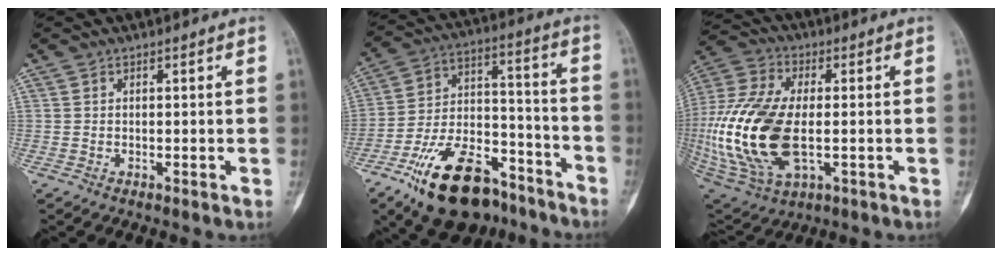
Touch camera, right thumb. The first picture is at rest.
{"total": 21.9, "force": [-14.2, 10.8, 12.7], "torque": [-0.213, 0.087, -0.238]}
{"total": 23.9, "force": [-2.4, 12.5, 20.2], "torque": [-0.453, -0.012, -0.029]}